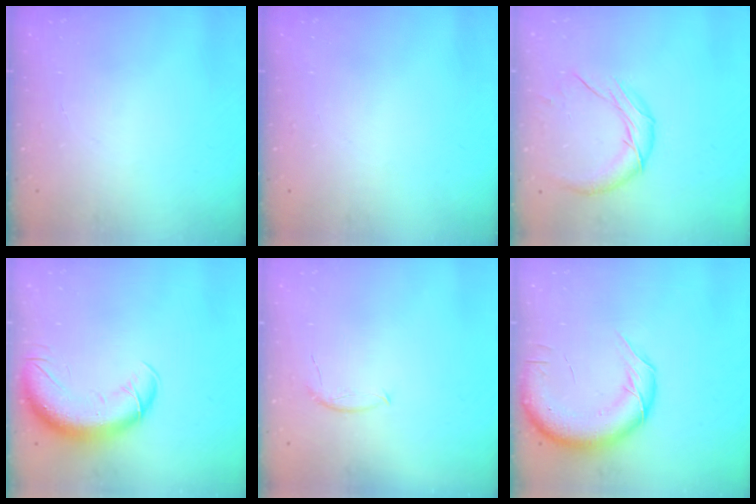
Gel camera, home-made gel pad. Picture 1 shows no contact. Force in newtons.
{"total": 0.0}
{"total": 10.2, "press": 10.2, "slide": 0.5}
{"total": 12.3, "press": 11.9, "slide": 3.0}
{"total": 6.7, "press": 6.7, "slide": 0.8}
{"total": 12.8, "press": 12.5, "slide": 2.9}